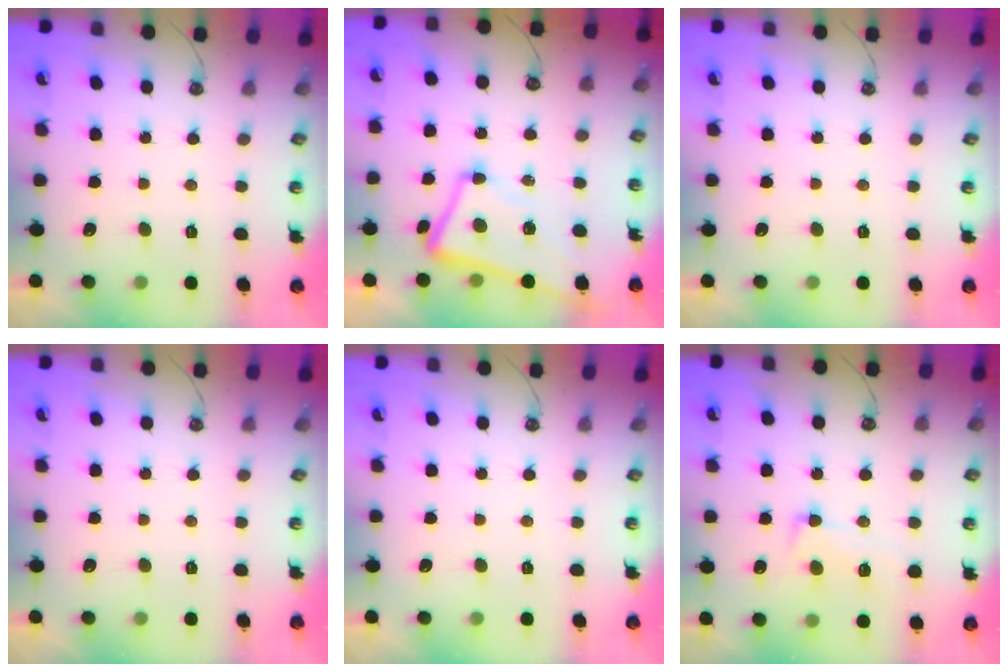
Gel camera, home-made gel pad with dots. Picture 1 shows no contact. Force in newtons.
{"total": 2.8, "press": 2.1, "slide": 1.9}
{"total": 0.0}
{"total": 0.0}
{"total": 0.0}
{"total": 6.3, "press": 5.9, "slide": 2.0}